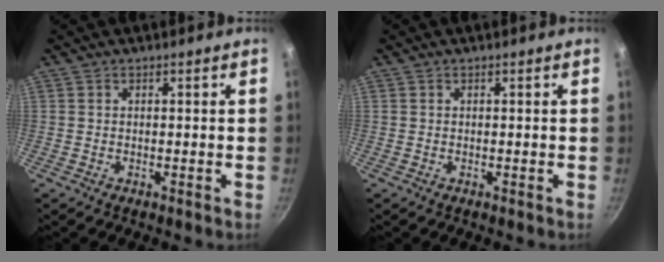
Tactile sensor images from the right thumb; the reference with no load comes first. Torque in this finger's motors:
{"motor_torque": [-0.21, 0.20, 0.00, 0.00, 0.00]}